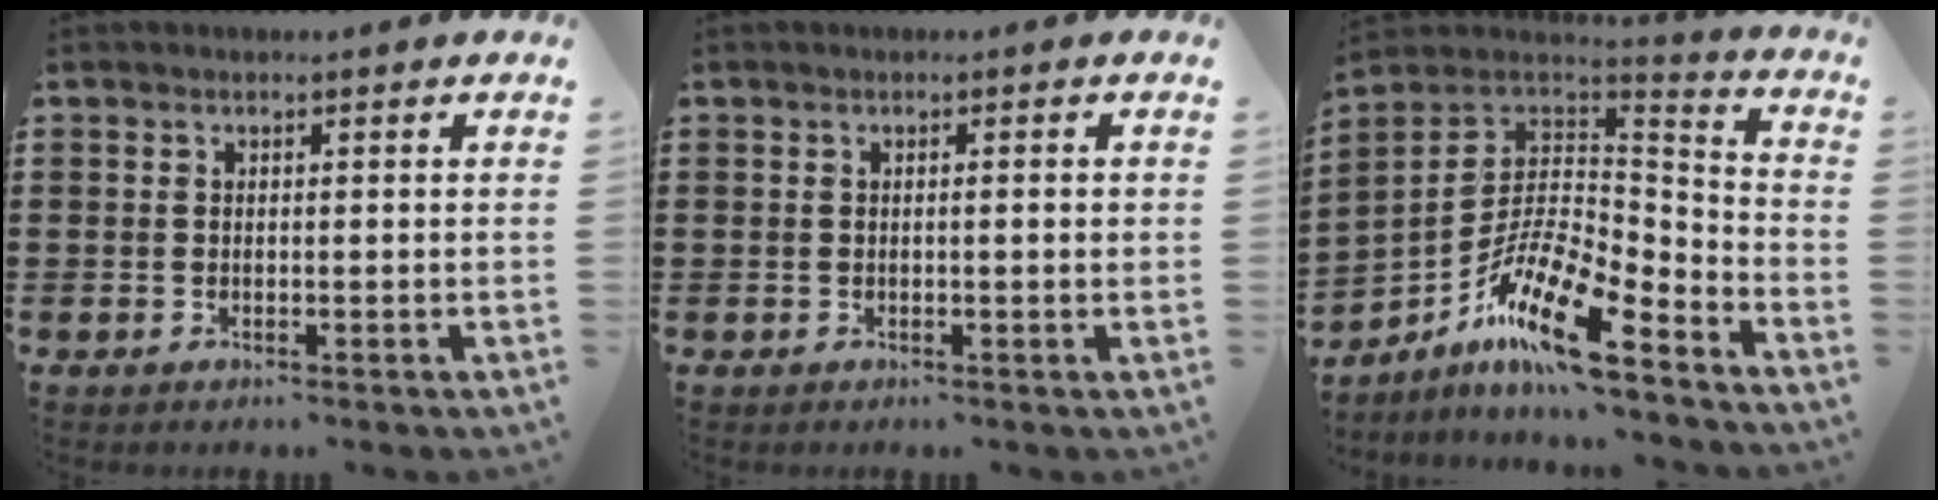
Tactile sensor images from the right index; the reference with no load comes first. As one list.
[{"total": 1.1, "force": [-0.1, 0.0, 1.1], "torque": [-0.018, -0.002, -0.002]}, {"total": 14.9, "force": [-9.3, 4.0, 10.9], "torque": [-0.215, 0.010, -0.175]}]